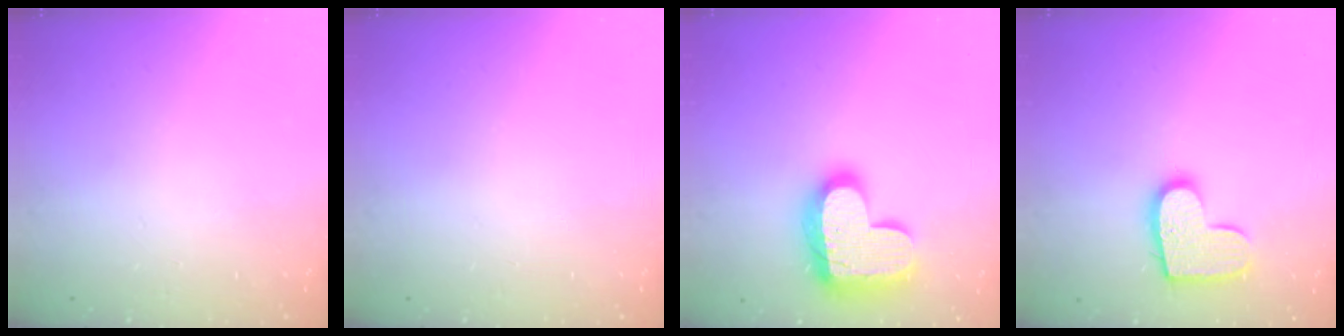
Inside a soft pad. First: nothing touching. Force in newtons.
{"total": 0.0}
{"total": 18.7, "press": 18.7, "slide": 1.2}
{"total": 12.7, "press": 12.7, "slide": 0.7}